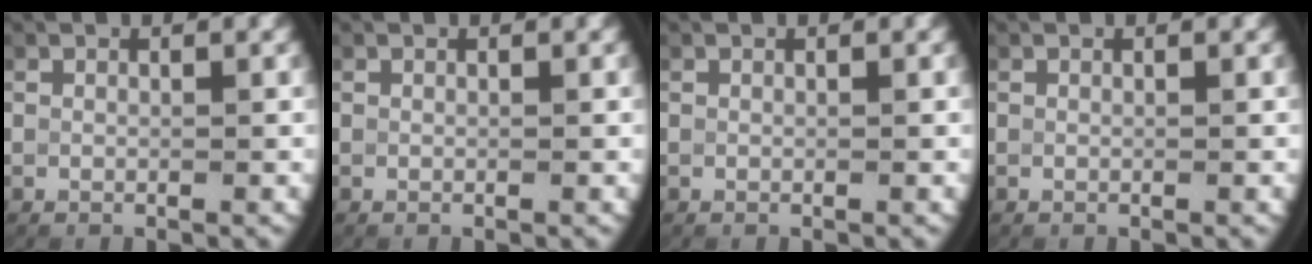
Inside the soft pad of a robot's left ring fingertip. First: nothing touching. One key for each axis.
{"total": 0.0}
{"total": 0.0}
{"total": 0.0}